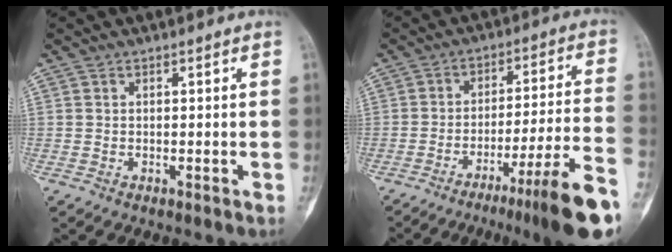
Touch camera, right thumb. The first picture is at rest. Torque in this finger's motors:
{"motor_torque": [3.36, 1.65, 1.49, -1.28, 0.42]}